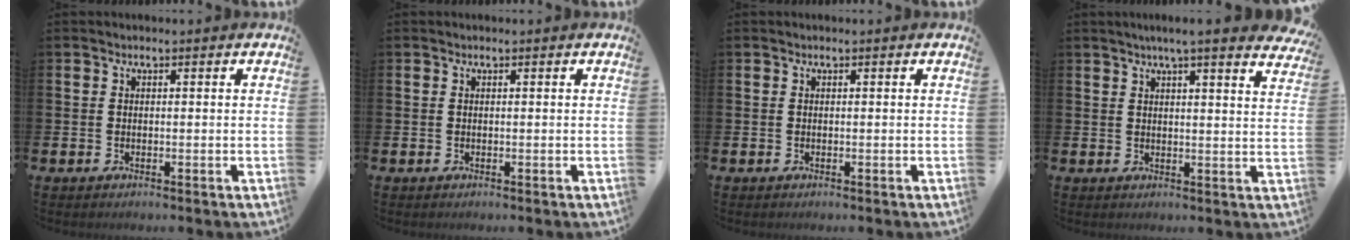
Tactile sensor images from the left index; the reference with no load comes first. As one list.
[{"total": 0.0}, {"total": 0.0}, {"total": 4.5, "force": [4.1, -0.5, 1.8], "torque": [-0.036, -0.021, 0.069]}]